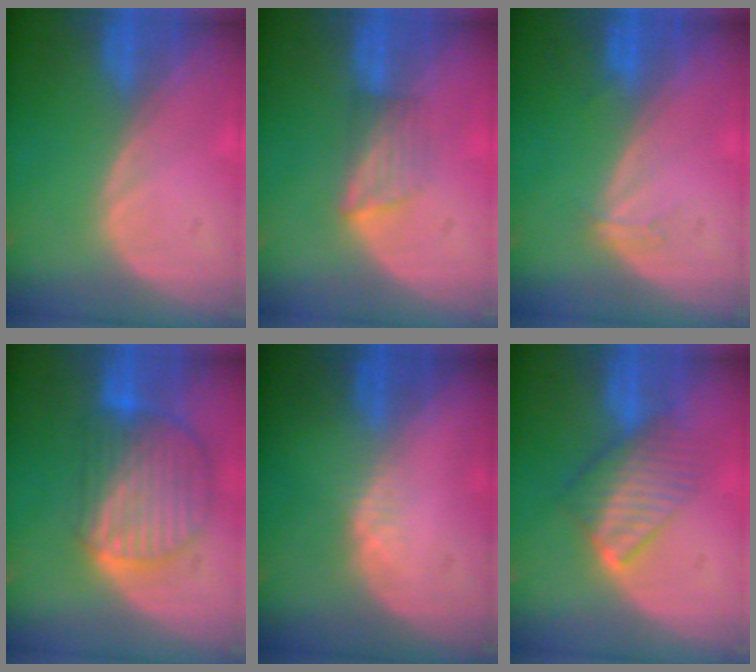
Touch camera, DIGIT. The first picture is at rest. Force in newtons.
{"total": 3.7, "press": 3.5, "slide": 1.3}
{"total": 1.1, "press": 1.1, "slide": 0.1}
{"total": 10.4, "press": 8.9, "slide": 5.4}
{"total": 1.4, "press": 1.2, "slide": 0.7}
{"total": 6.4, "press": 6.4, "slide": 0.6}